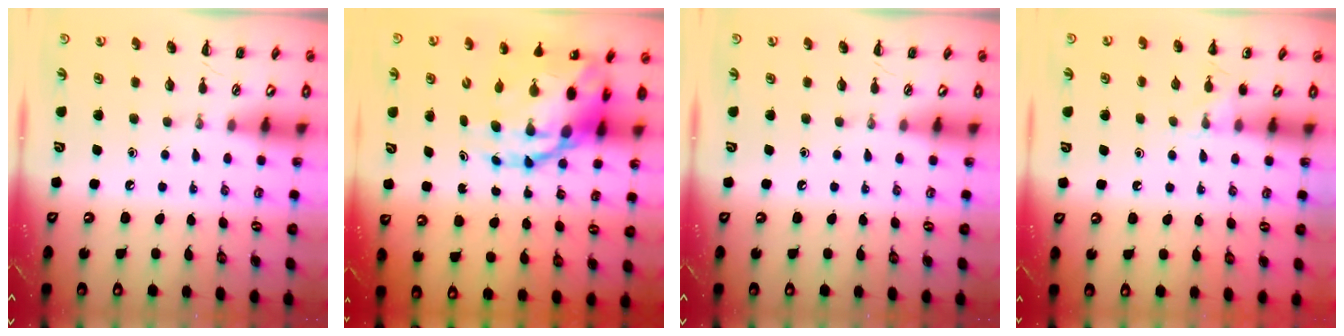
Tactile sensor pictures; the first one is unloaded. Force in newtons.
{"total": 13.5, "press": 13.1, "slide": 3.2}
{"total": 0.0}
{"total": 5.9, "press": 5.6, "slide": 1.8}